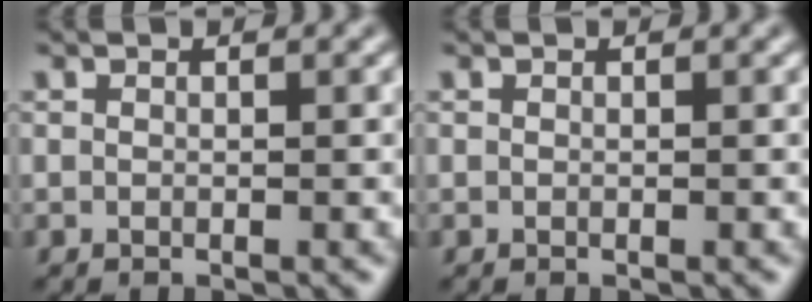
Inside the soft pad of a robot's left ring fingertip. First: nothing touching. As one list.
[{"total": 0.0}]